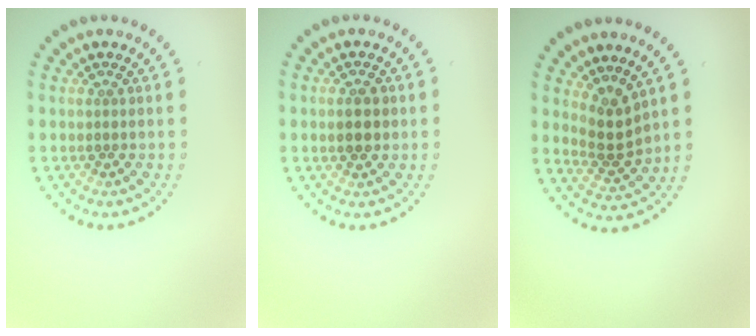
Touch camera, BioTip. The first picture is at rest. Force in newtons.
{"total": 2.1, "press": 2.1, "slide": 0.2}
{"total": 2.9, "press": 2.1, "slide": 1.9}